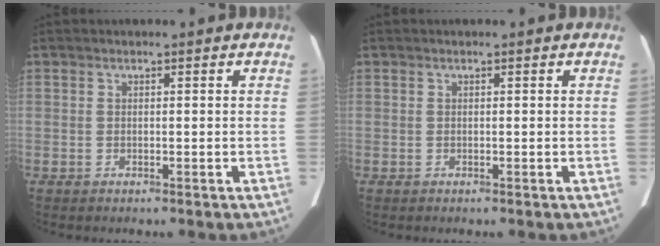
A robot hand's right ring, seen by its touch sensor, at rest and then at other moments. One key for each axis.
{"total": 0.0}